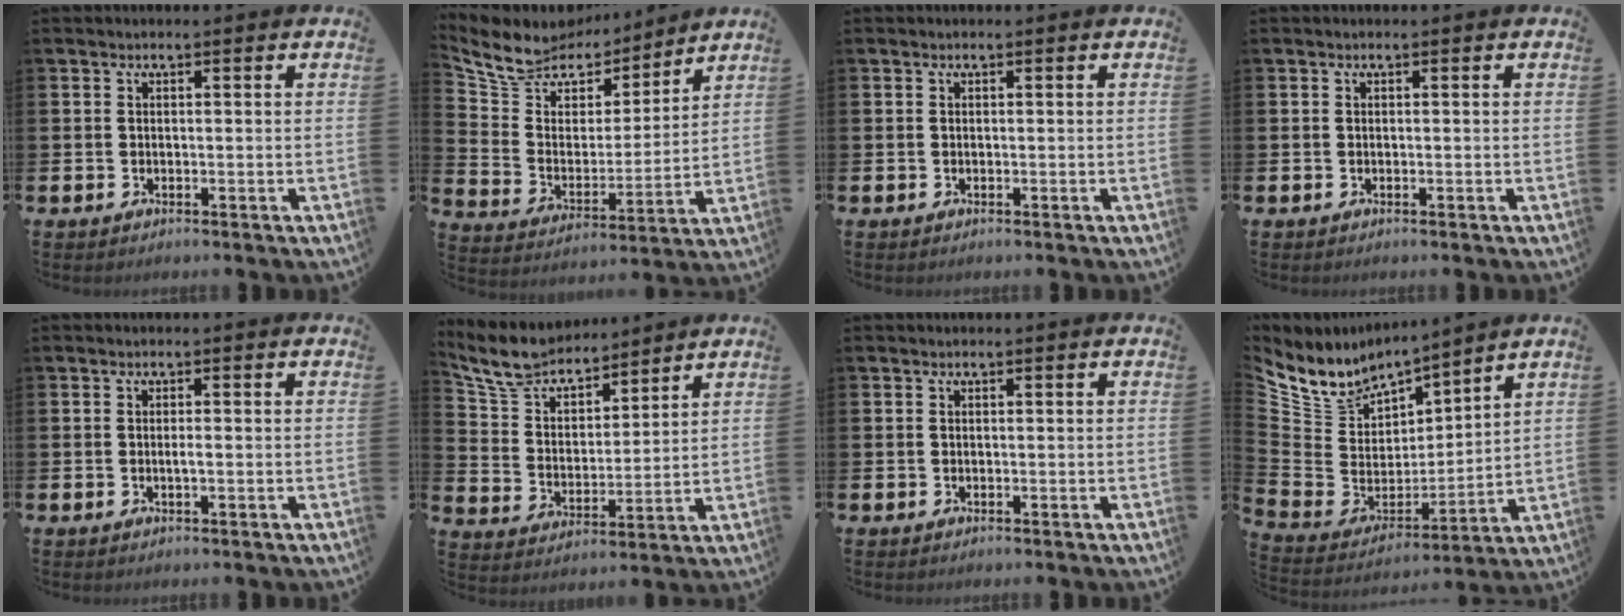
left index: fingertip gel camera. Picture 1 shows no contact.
{"total": 8.8, "force": [7.9, 3.8, 0.8], "torque": [-0.071, -0.060, 0.142]}
{"total": 0.0}
{"total": 0.0}
{"total": 0.6, "force": [-0.1, 0.0, 0.6], "torque": [-0.012, -0.003, 0.000]}
{"total": 8.3, "force": [7.7, 2.5, 1.8], "torque": [-0.074, -0.046, 0.140]}
{"total": 0.0}
{"total": 7.5, "force": [7.1, 2.4, -0.7], "torque": [-0.041, -0.070, 0.129]}